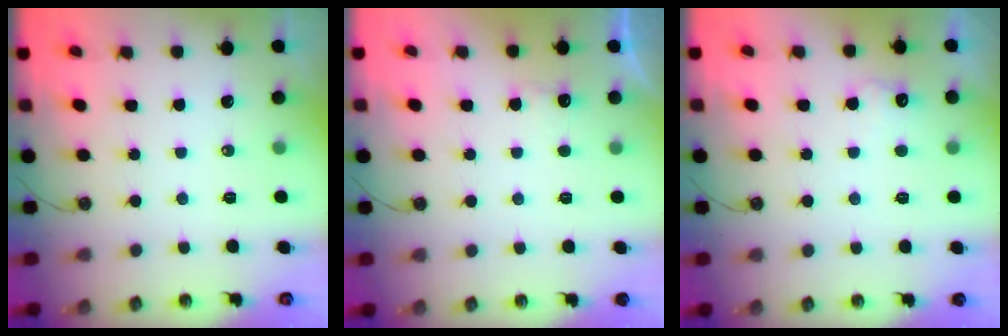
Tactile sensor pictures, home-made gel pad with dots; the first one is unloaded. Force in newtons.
{"total": 4.7, "press": 4.6, "slide": 1.0}
{"total": 6.9, "press": 6.8, "slide": 1.3}